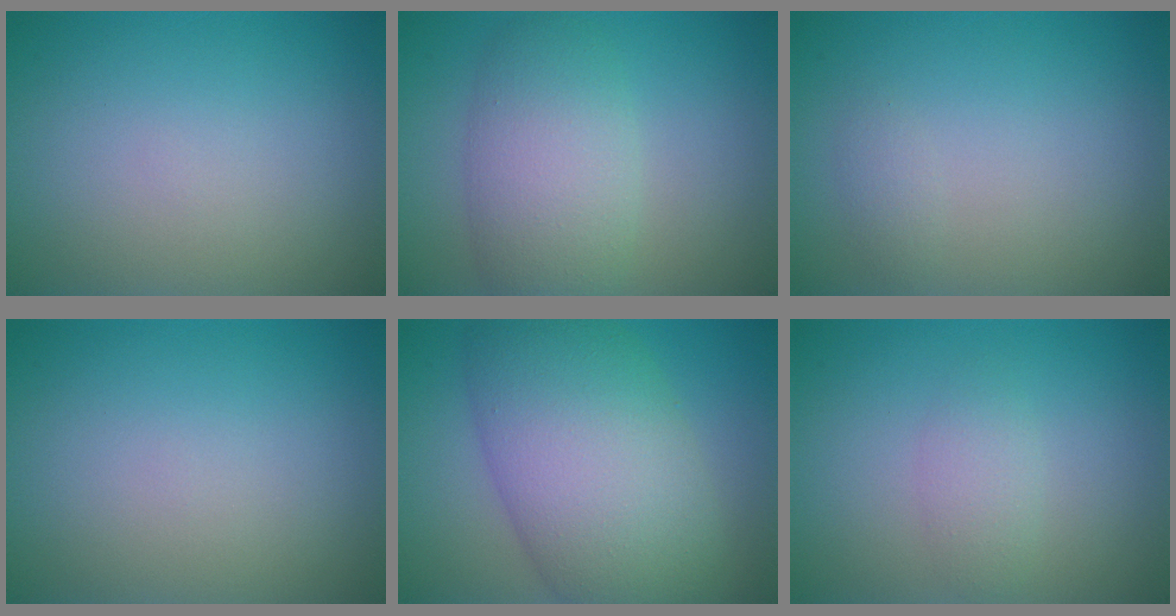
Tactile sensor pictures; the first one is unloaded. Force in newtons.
{"total": 5.6, "press": 5.6, "slide": 0.2}
{"total": 0.7, "press": 0.7, "slide": 0.1}
{"total": 0.0}
{"total": 11.6, "press": 11.6, "slide": 0.4}
{"total": 1.5, "press": 1.5, "slide": 0.0}